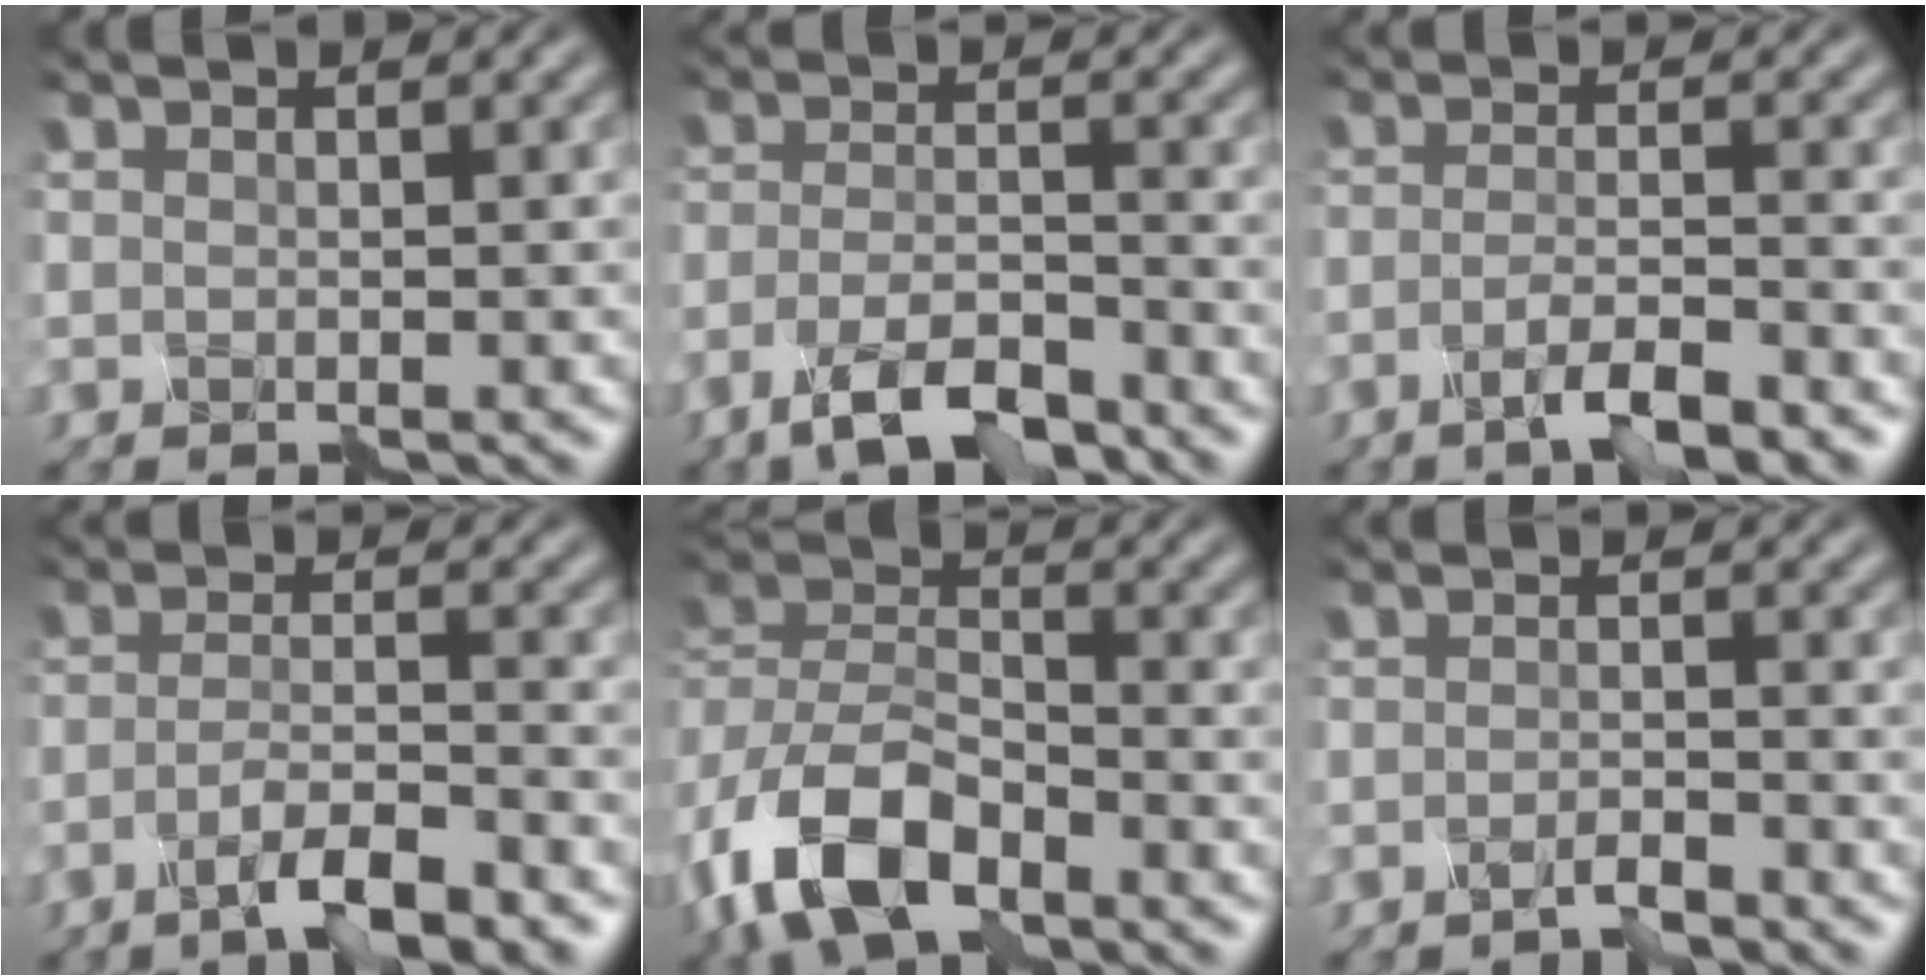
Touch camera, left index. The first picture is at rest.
{"total": 6.2, "force": [-4.6, 1.8, 3.8], "torque": [-0.077, -0.003, -0.087]}
{"total": 4.0, "force": [-2.4, 0.8, 3.1], "torque": [-0.056, 0.001, -0.051]}
{"total": 4.9, "force": [-3.0, 1.0, 3.7], "torque": [-0.065, 0.003, -0.060]}
{"total": 9.7, "force": [-5.2, 5.4, 6.2], "torque": [-0.134, 0.000, -0.108]}
{"total": 1.6, "force": [-1.3, 0.2, 0.9], "torque": [-0.020, 0.000, -0.027]}